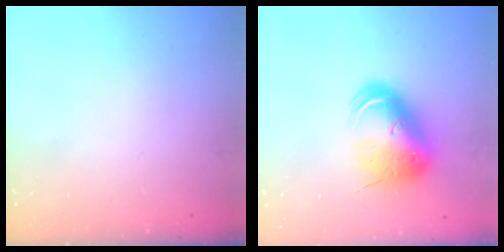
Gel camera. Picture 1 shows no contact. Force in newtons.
{"total": 13.6, "press": 13.3, "slide": 2.5}